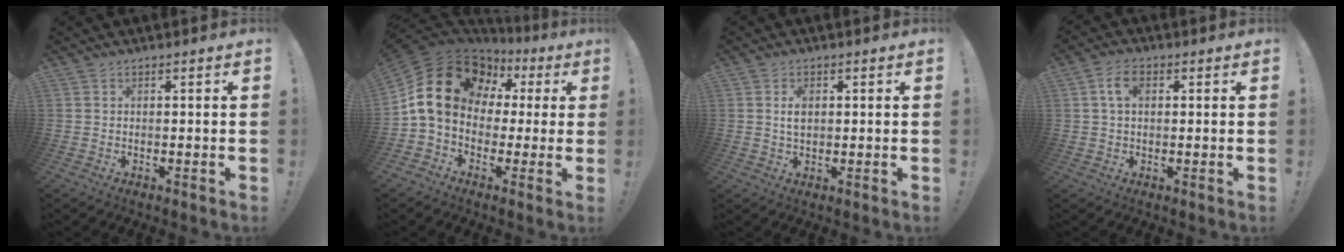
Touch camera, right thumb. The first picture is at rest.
{"total": 18.4, "force": [5.1, 13.8, 11.1], "torque": [-0.188, -0.012, 0.106]}
{"total": 3.2, "force": [0.5, 2.0, 2.5], "torque": [-0.035, -0.001, 0.003]}
{"total": 5.4, "force": [1.6, 3.2, 4.1], "torque": [-0.073, 0.007, 0.028]}